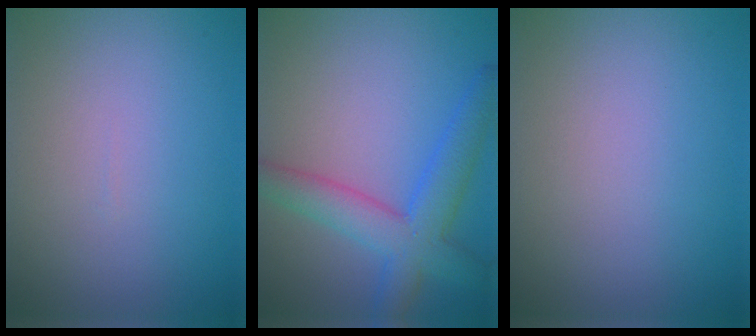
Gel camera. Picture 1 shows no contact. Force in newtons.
{"total": 5.7, "press": 5.7, "slide": 0.2}
{"total": 0.0}